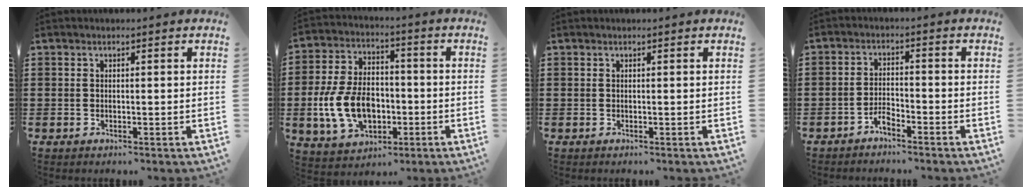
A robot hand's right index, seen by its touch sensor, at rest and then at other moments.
{"total": 11.4, "force": [-2.5, 7.6, 8.1], "torque": [-0.198, 0.005, -0.046]}
{"total": 0.0}
{"total": 2.7, "force": [-2.3, 0.8, 1.1], "torque": [-0.025, 0.009, -0.047]}